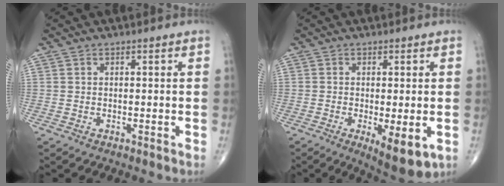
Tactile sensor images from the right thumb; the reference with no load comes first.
{"total": 7.9, "force": [-2.2, 2.5, 7.2], "torque": [-0.104, -0.021, -0.028]}